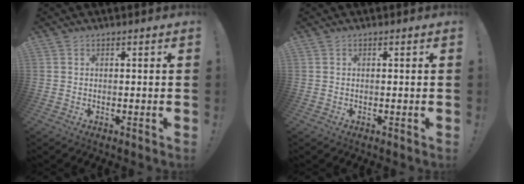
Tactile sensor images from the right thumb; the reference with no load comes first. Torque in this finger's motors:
{"motor_torque": [-0.10, -0.50, 0.20, -0.38, 0.00]}